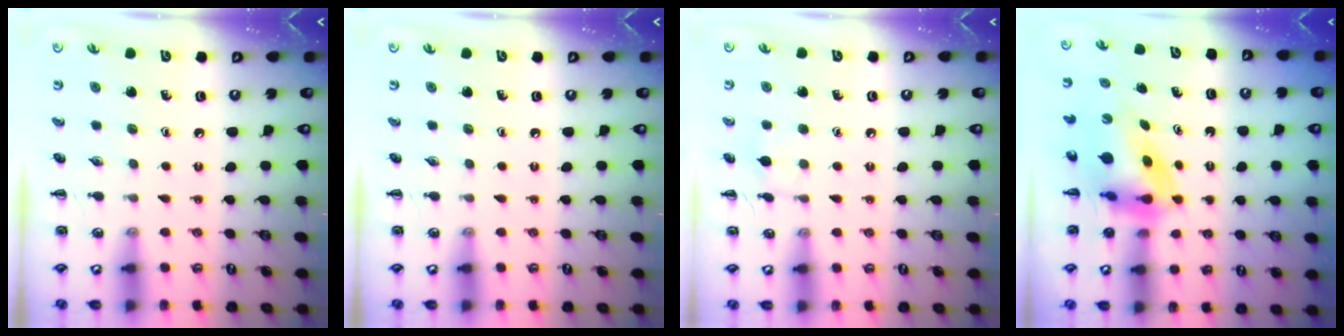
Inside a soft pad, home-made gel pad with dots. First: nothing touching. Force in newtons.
{"total": 0.0}
{"total": 6.6, "press": 6.4, "slide": 1.7}
{"total": 5.7, "press": 5.7, "slide": 0.8}